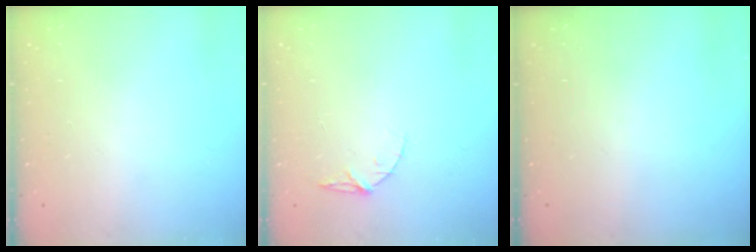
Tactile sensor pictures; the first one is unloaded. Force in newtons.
{"total": 5.2, "press": 5.1, "slide": 0.6}
{"total": 0.0}